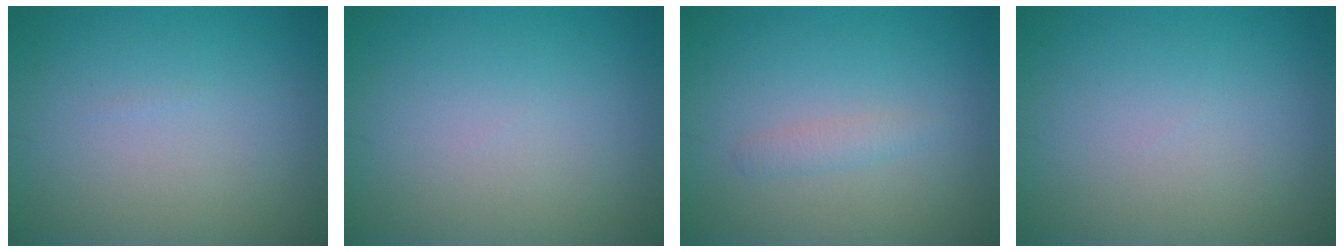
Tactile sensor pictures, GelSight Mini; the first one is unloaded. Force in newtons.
{"total": 0.0}
{"total": 1.1, "press": 1.1, "slide": 0.0}
{"total": 0.0}